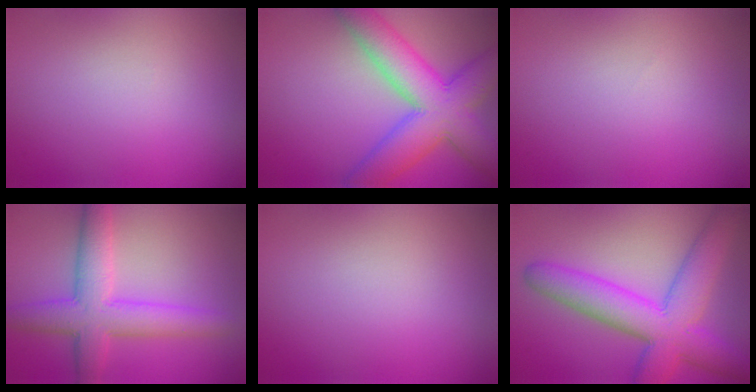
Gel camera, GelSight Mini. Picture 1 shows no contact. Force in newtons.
{"total": 9.6, "press": 9.6, "slide": 0.6}
{"total": 0.0}
{"total": 6.3, "press": 6.3, "slide": 0.1}
{"total": 0.0}
{"total": 9.0, "press": 9.0, "slide": 0.2}